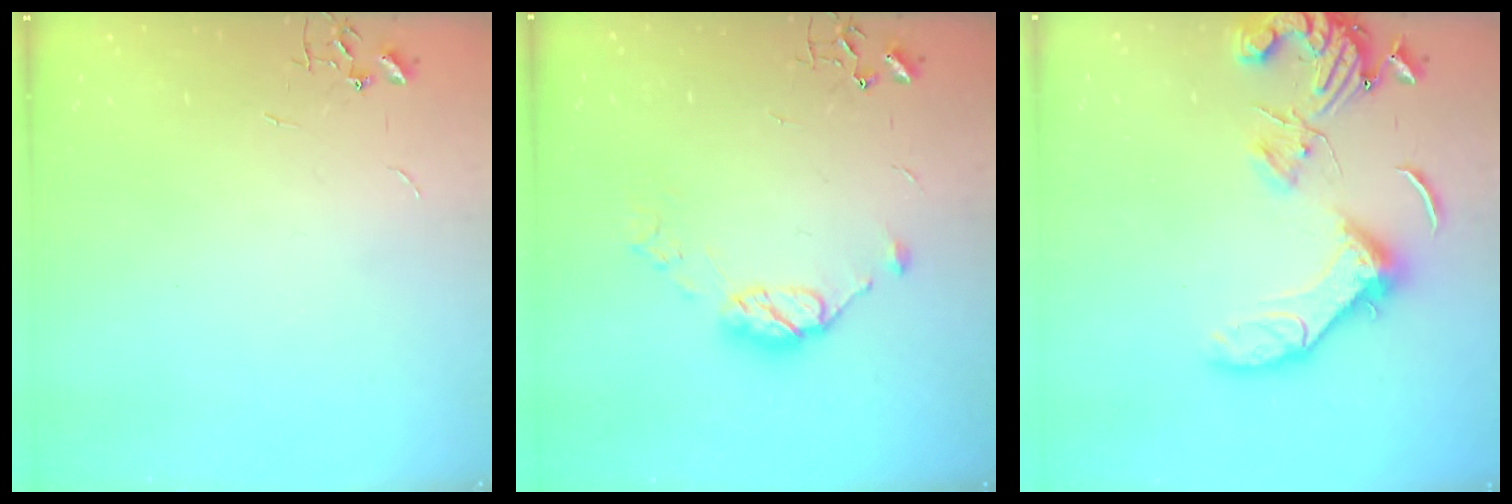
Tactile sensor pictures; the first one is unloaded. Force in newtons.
{"total": 9.5, "press": 9.5, "slide": 0.5}
{"total": 15.0, "press": 14.9, "slide": 1.9}